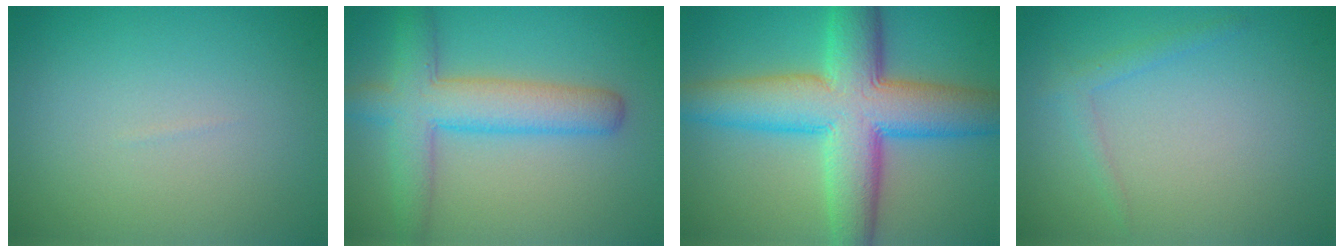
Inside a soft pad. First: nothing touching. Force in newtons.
{"total": 5.9, "press": 5.9, "slide": 0.3}
{"total": 10.8, "press": 10.8, "slide": 0.0}
{"total": 1.3, "press": 1.2, "slide": 0.1}